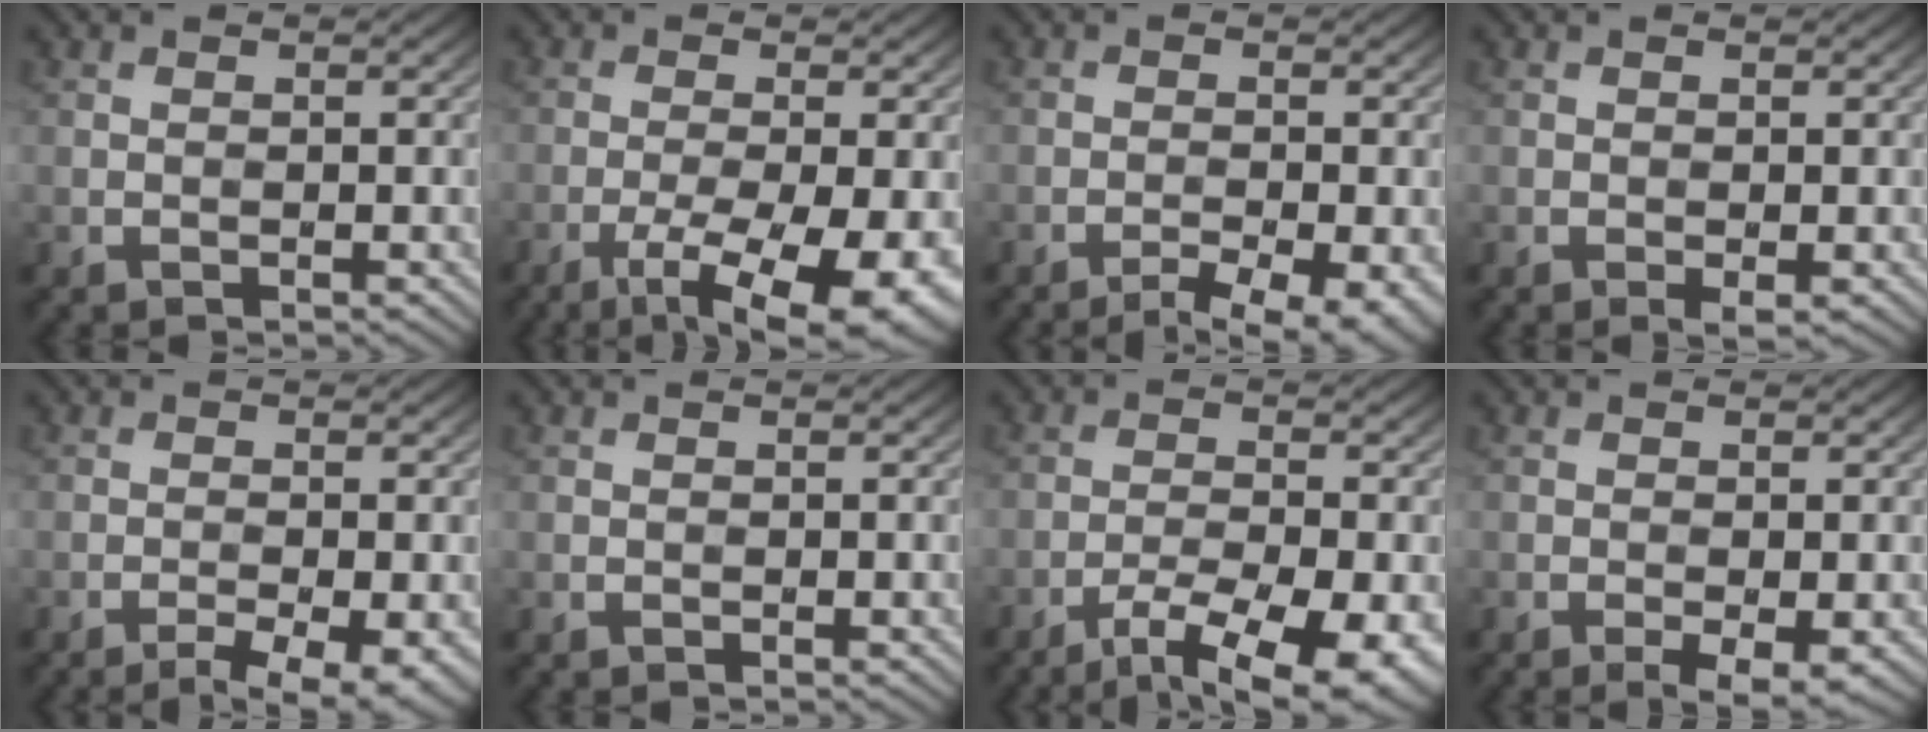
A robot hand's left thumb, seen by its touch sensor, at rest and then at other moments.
{"total": 10.0, "force": [-5.1, 2.9, 8.2], "torque": [-0.147, -0.018, -0.071]}
{"total": 5.7, "force": [-4.0, 1.1, 3.9], "torque": [-0.063, -0.009, -0.056]}
{"total": 0.9, "force": [-0.4, 0.2, 0.8], "torque": [-0.018, -0.005, -0.007]}
{"total": 4.7, "force": [-2.9, 0.9, 3.6], "torque": [-0.058, -0.003, -0.042]}
{"total": 0.0}
{"total": 10.6, "force": [-7.2, 3.0, 7.2], "torque": [-0.133, -0.022, -0.099]}
{"total": 2.7, "force": [-1.3, 0.6, 2.3], "torque": [-0.042, -0.004, -0.018]}